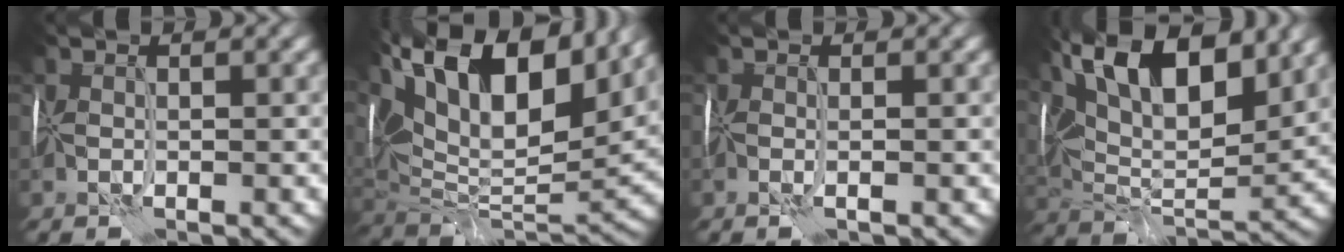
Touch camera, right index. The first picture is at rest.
{"total": 18.2, "force": [9.2, 8.2, 13.4], "torque": [-0.246, 0.055, 0.158]}
{"total": 0.5, "force": [-0.2, -0.4, 0.2], "torque": [-0.006, -0.005, -0.006]}
{"total": 13.8, "force": [6.7, 6.0, 10.5], "torque": [-0.173, 0.018, 0.112]}